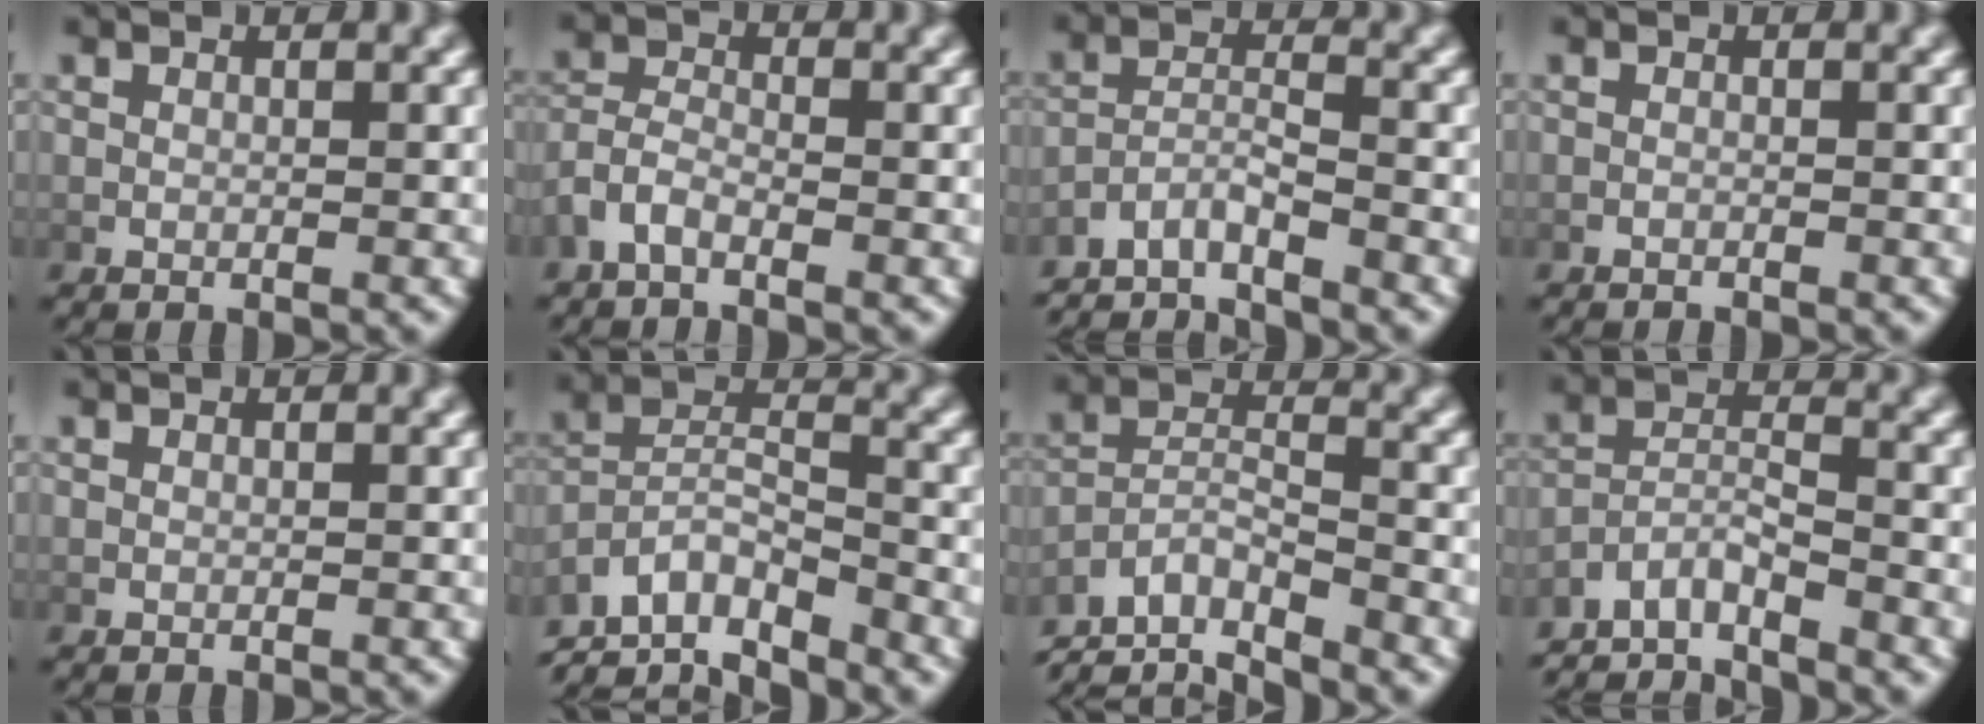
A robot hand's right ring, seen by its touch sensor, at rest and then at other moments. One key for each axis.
{"total": 3.2, "fx": -1.7, "fy": 2.1, "fz": 1.7, "tx": -0.048, "ty": -0.015, "tz": -0.028}
{"total": 7.5, "fx": -6.7, "fy": 2.8, "fz": 1.8, "tx": -0.031, "ty": -0.023, "tz": -0.110}
{"total": 0.7, "fx": -0.7, "fy": 0.0, "fz": 0.0, "tx": -0.003, "ty": 0.000, "tz": -0.013}
{"total": 0.0}
{"total": 10.1, "fx": -6.2, "fy": 6.3, "fz": 5.0, "tx": -0.106, "ty": -0.047, "tz": -0.094}
{"total": 8.8, "fx": -6.1, "fy": 5.0, "fz": 3.9, "tx": -0.080, "ty": -0.036, "tz": -0.099}
{"total": 8.5, "fx": -7.2, "fy": 3.6, "fz": 2.6, "tx": -0.048, "ty": -0.030, "tz": -0.116}